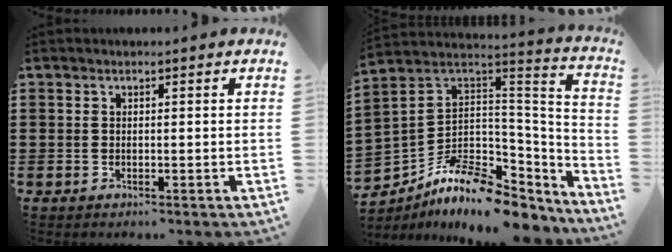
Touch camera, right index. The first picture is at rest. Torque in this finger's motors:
{"motor_torque": [-1.65, 0.48, 0.04, -0.12]}